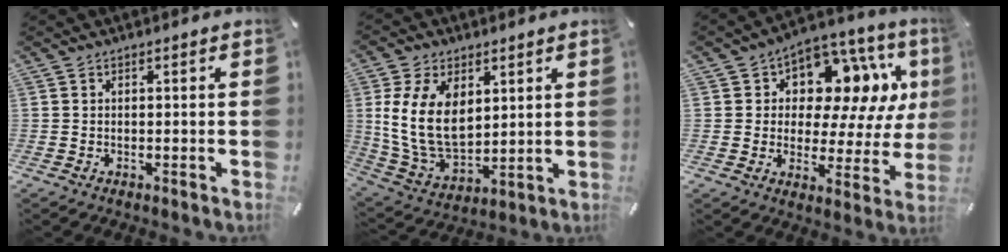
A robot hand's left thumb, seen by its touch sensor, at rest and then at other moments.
{"total": 14.6, "force": [3.6, 10.0, 9.9], "torque": [-0.222, -0.011, 0.067]}
{"total": 12.8, "force": [5.2, 8.2, 8.3], "torque": [-0.118, -0.042, 0.089]}